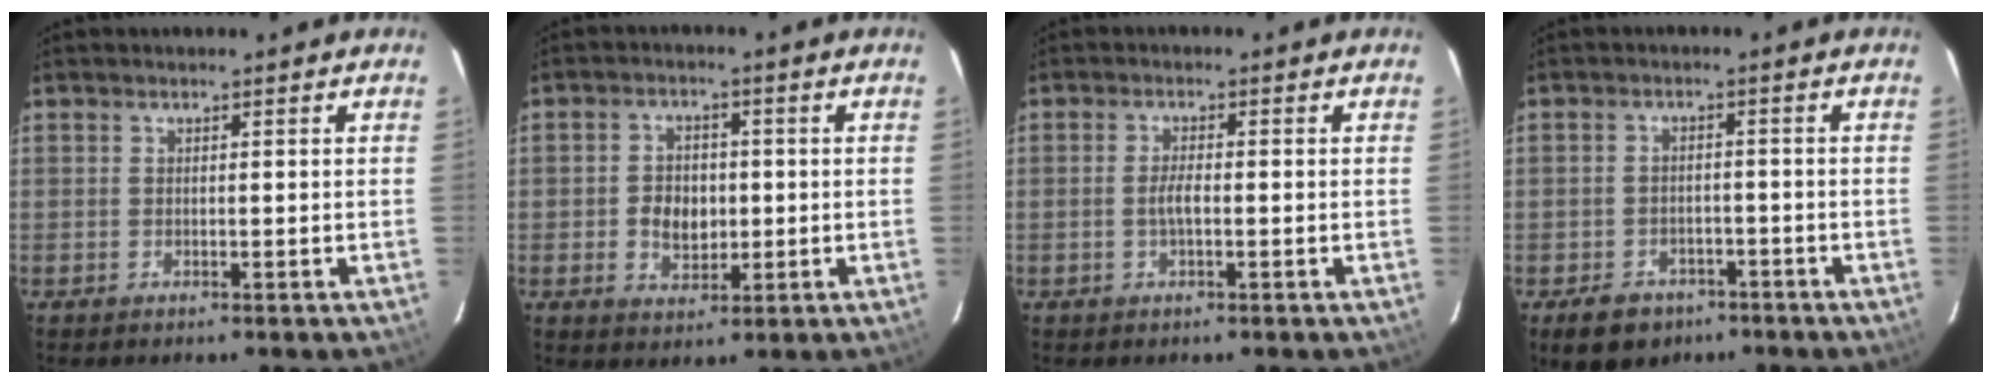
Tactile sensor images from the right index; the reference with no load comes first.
{"total": 6.0, "force": [-0.8, 4.5, 3.9], "torque": [-0.079, 0.006, -0.009]}
{"total": 2.4, "force": [-0.6, 0.7, 2.2], "torque": [-0.045, 0.001, -0.011]}
{"total": 7.4, "force": [-4.6, 5.2, 2.4], "torque": [-0.061, 0.009, -0.056]}